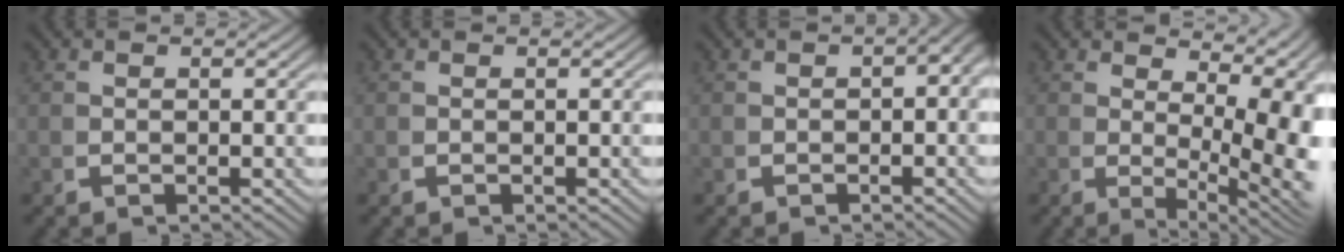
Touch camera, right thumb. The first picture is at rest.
{"total": 0.0}
{"total": 2.3, "force": [-0.2, 1.2, 2.0], "torque": [-0.017, 0.005, -0.005]}
{"total": 9.6, "force": [0.3, 4.9, 8.2], "torque": [-0.108, -0.038, 0.027]}